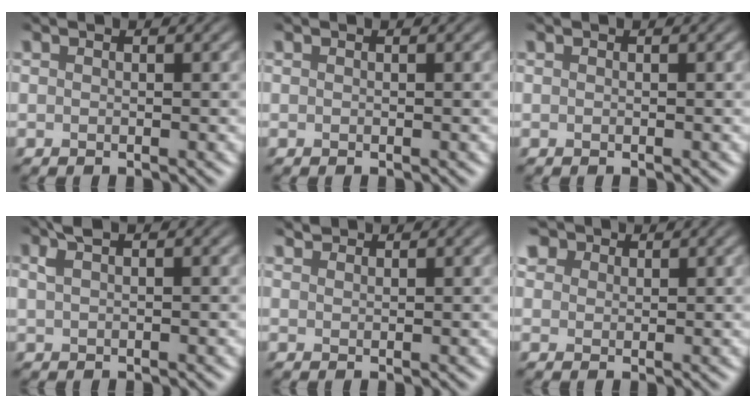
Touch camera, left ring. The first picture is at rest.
{"total": 0.0}
{"total": 0.0}
{"total": 1.8, "force": [1.0, 0.5, 1.4], "torque": [-0.029, 0.006, 0.020]}
{"total": 1.1, "force": [1.1, 0.2, 0.1], "torque": [-0.005, 0.001, 0.022]}
{"total": 2.3, "force": [1.7, 1.5, 0.6], "torque": [-0.018, 0.002, 0.031]}